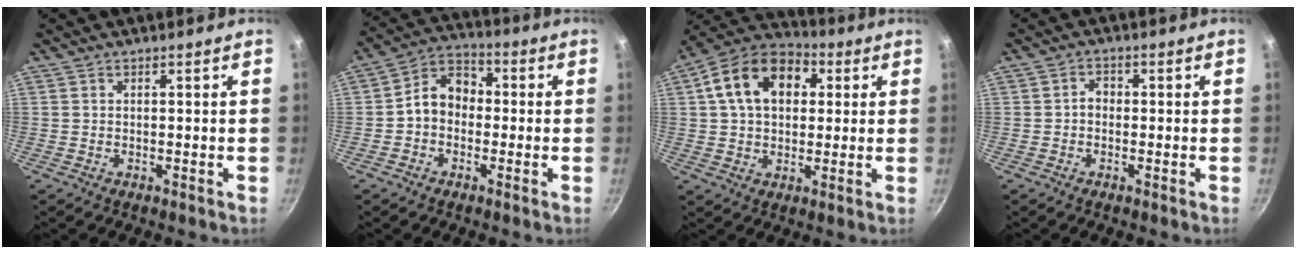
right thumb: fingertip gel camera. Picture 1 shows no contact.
{"total": 8.0, "force": [-0.8, 6.3, 4.8], "torque": [-0.048, 0.032, -0.035]}
{"total": 16.0, "force": [4.0, 11.2, 10.8], "torque": [-0.159, 0.024, 0.049]}
{"total": 2.0, "force": [-0.4, 1.6, 1.2], "torque": [-0.009, 0.011, -0.010]}